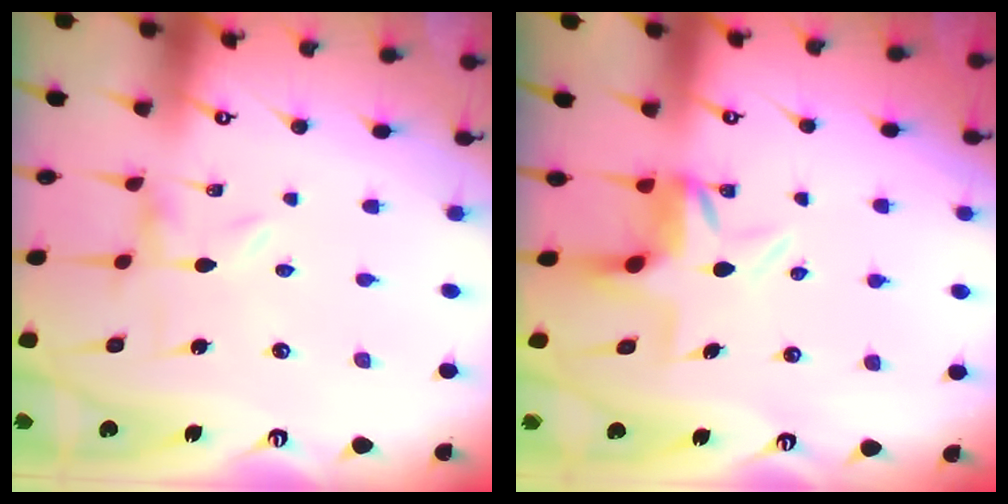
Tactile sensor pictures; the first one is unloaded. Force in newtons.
{"total": 4.8, "press": 4.8, "slide": 0.4}